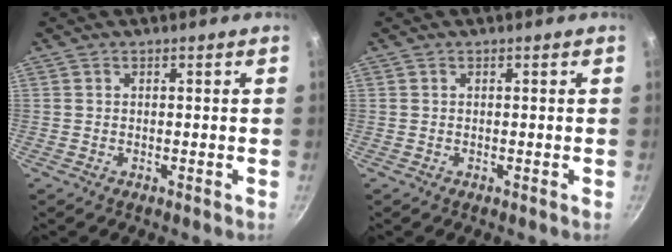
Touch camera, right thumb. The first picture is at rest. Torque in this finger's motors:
{"motor_torque": [0.00, 0.00, 0.09, -0.01, 0.03]}